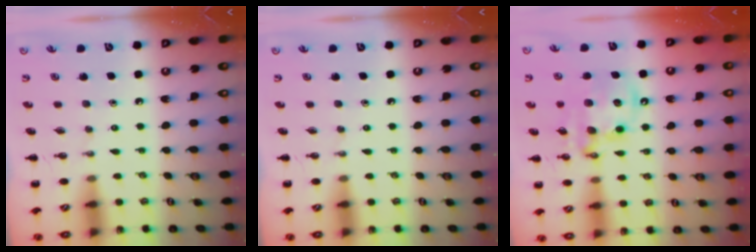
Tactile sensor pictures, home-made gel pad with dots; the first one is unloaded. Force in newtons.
{"total": 0.0}
{"total": 12.9, "press": 12.6, "slide": 2.9}